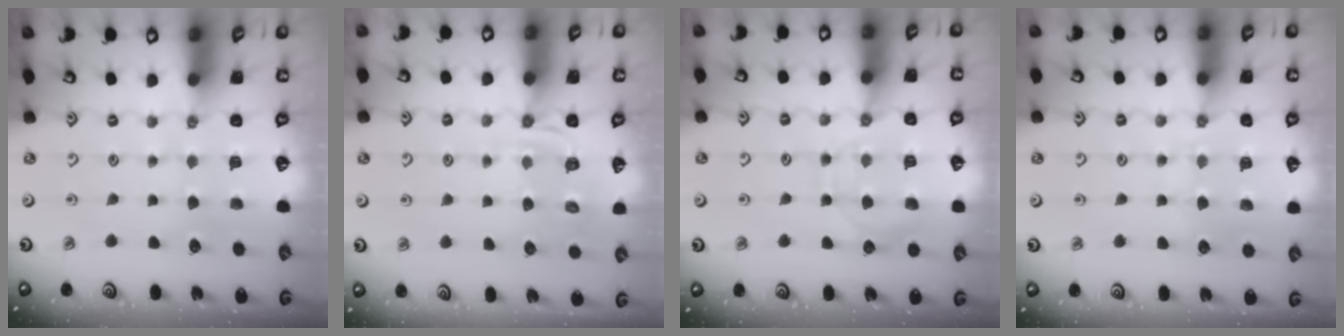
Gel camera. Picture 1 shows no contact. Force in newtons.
{"total": 6.3, "press": 6.0, "slide": 1.9}
{"total": 9.9, "press": 9.8, "slide": 1.2}
{"total": 5.3, "press": 5.3, "slide": 0.7}